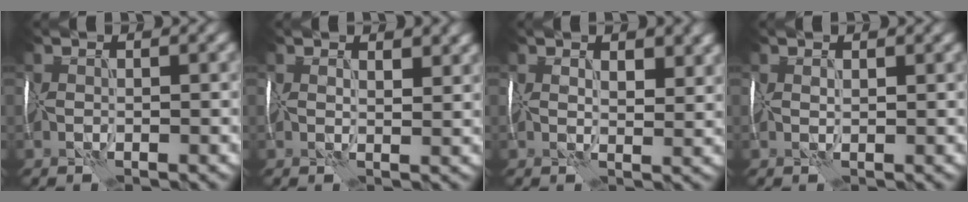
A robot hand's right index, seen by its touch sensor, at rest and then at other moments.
{"total": 2.7, "force": [1.5, 1.3, 1.8], "torque": [-0.022, 0.003, 0.021]}
{"total": 3.5, "force": [1.7, 1.6, 2.6], "torque": [-0.035, 0.001, 0.027]}
{"total": 0.7, "force": [0.5, 0.3, 0.5], "torque": [-0.010, 0.002, 0.011]}